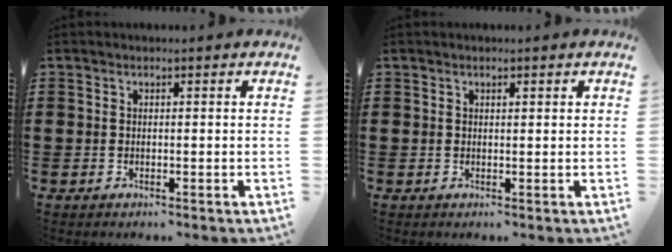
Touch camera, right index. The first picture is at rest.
{"total": 0.5, "force": [0.3, 0.2, 0.4], "torque": [-0.008, 0.002, 0.006]}